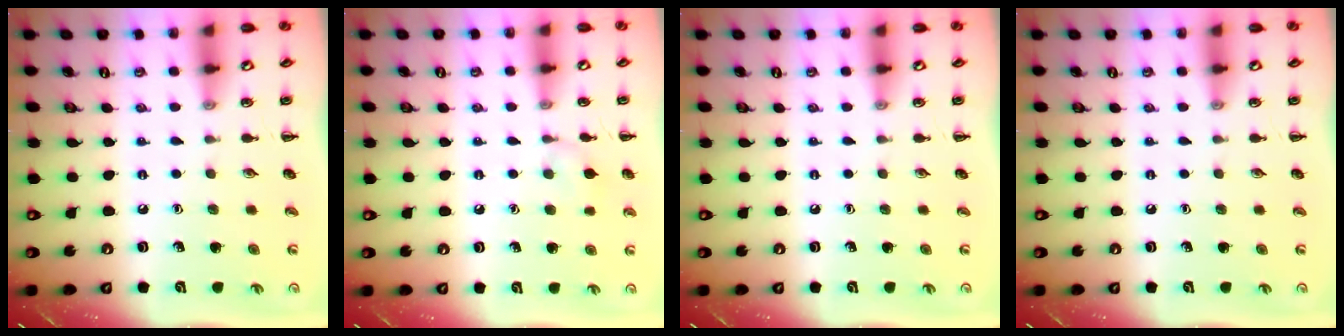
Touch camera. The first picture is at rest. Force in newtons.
{"total": 6.5, "press": 6.1, "slide": 2.2}
{"total": 0.0}
{"total": 0.0}